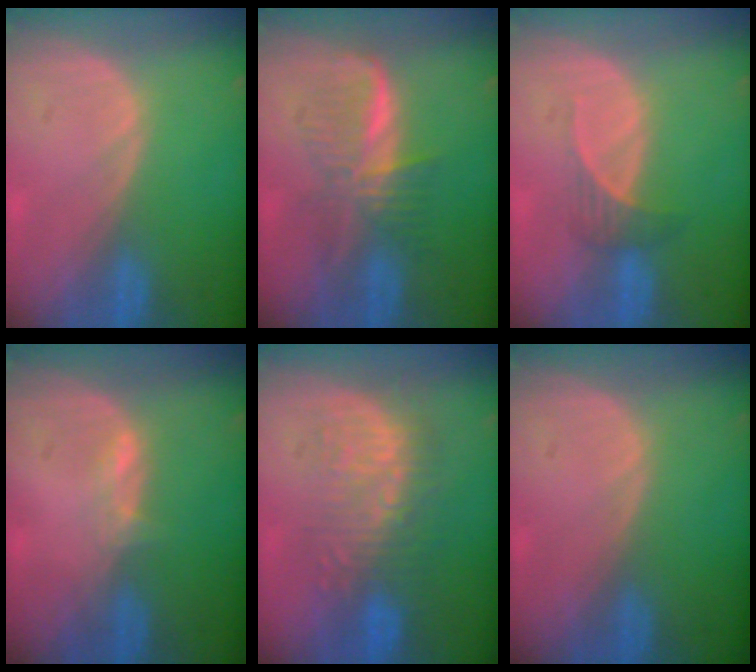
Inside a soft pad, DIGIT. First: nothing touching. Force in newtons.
{"total": 6.0, "press": 5.9, "slide": 0.8}
{"total": 2.5, "press": 2.3, "slide": 0.9}
{"total": 1.6, "press": 1.5, "slide": 0.6}
{"total": 8.9, "press": 8.6, "slide": 2.0}
{"total": 0.0}